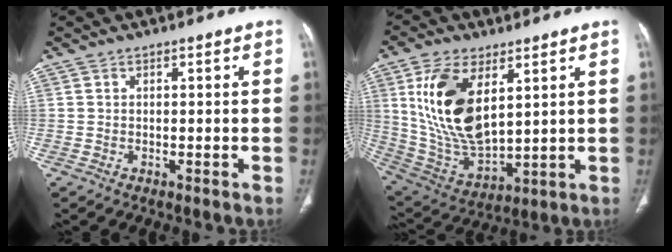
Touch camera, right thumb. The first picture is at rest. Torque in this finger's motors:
{"motor_torque": [-0.83, 2.17, 1.82, 0.49, 0.55]}